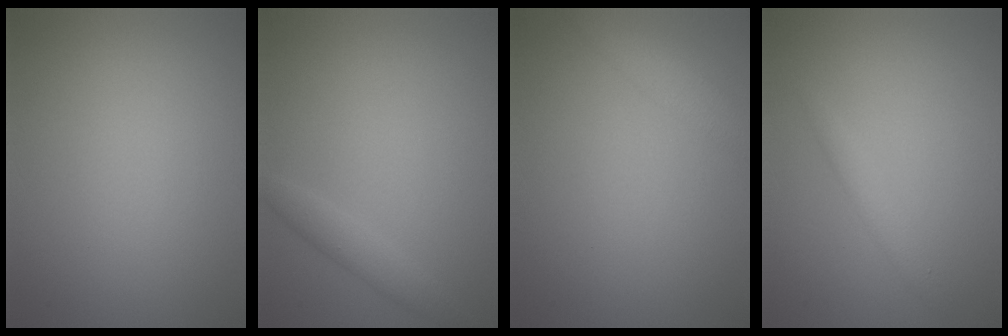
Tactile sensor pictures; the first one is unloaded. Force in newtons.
{"total": 1.8, "press": 1.8, "slide": 0.1}
{"total": 2.3, "press": 2.3, "slide": 0.1}
{"total": 1.4, "press": 1.4, "slide": 0.1}